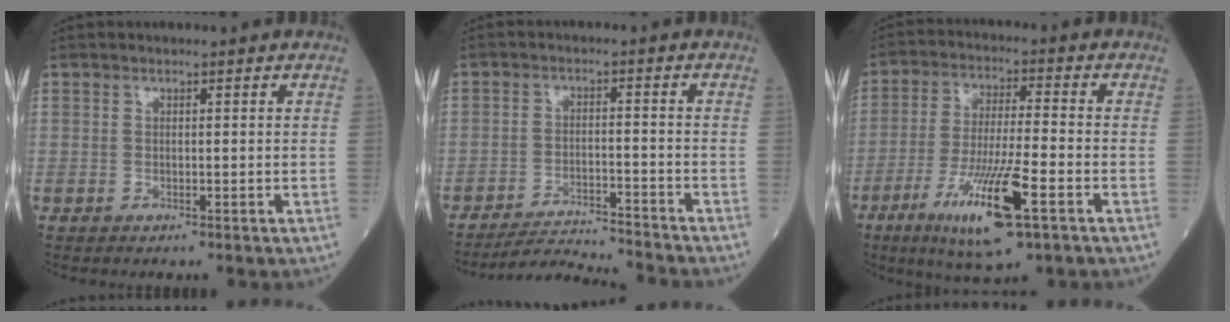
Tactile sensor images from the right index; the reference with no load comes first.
{"total": 9.0, "force": [-8.8, -1.4, 0.7], "torque": [-0.012, -0.006, -0.147]}
{"total": 13.2, "force": [-6.0, 1.2, 11.7], "torque": [-0.224, -0.027, -0.104]}